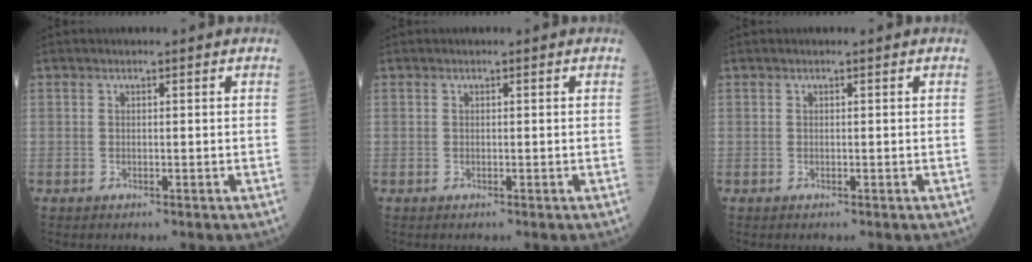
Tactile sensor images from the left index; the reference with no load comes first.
{"total": 0.0}
{"total": 0.0}